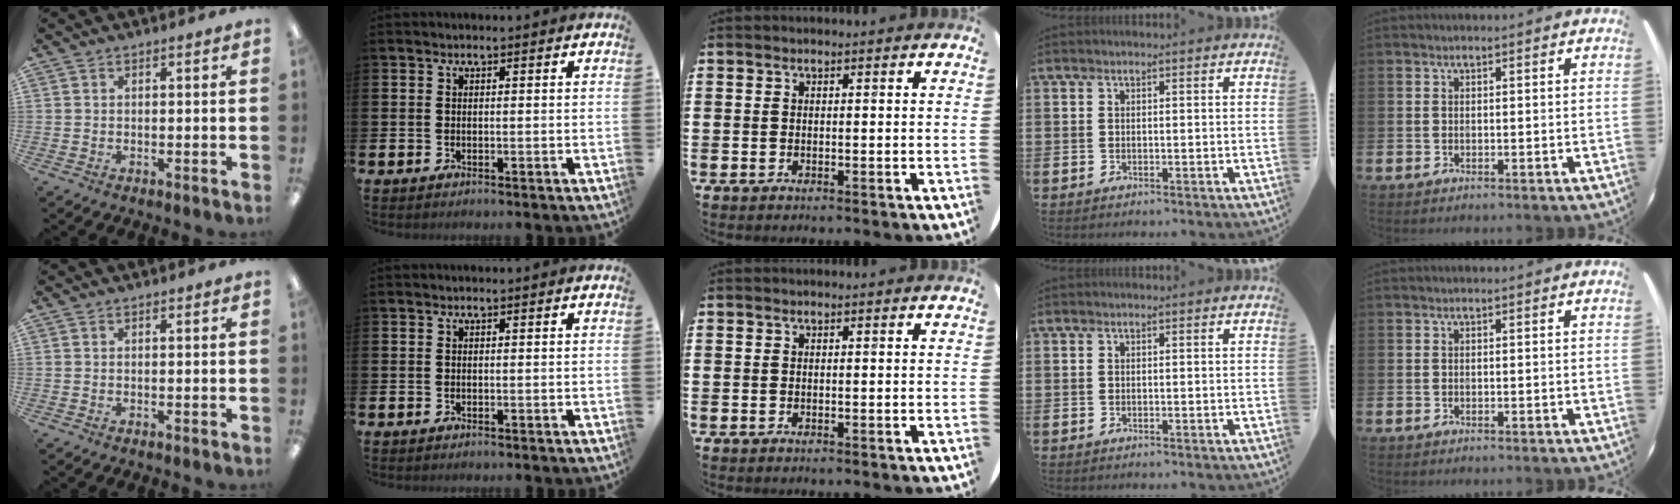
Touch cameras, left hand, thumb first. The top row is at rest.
{}